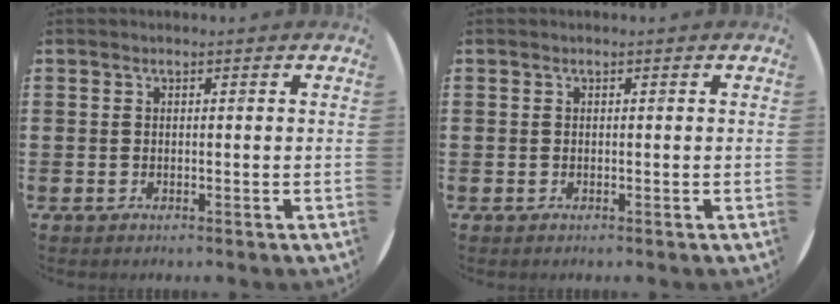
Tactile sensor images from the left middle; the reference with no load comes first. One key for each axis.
{"total": 0.0}